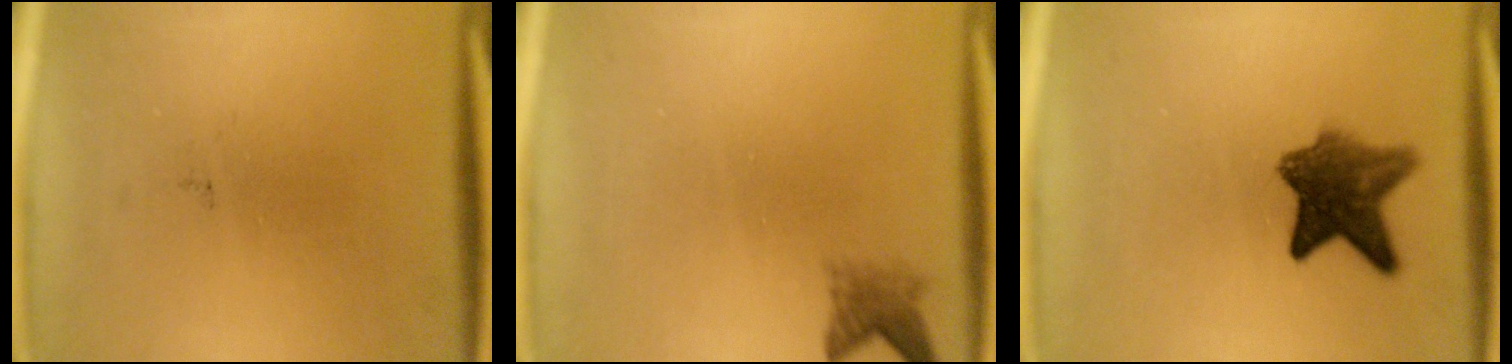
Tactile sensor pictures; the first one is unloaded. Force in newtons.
{"total": 2.2}
{"total": 7.5}